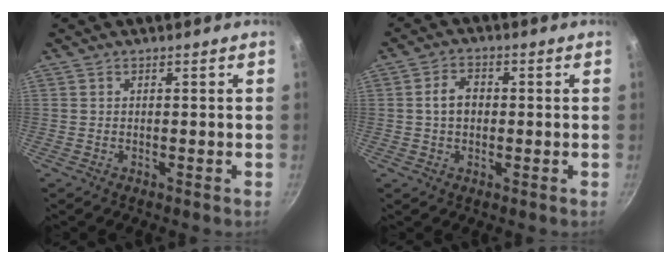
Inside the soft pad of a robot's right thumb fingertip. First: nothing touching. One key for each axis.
{"total": 4.8, "fx": 0.1, "fy": 3.5, "fz": 3.2, "tx": -0.041, "ty": 0.012, "tz": -0.002}